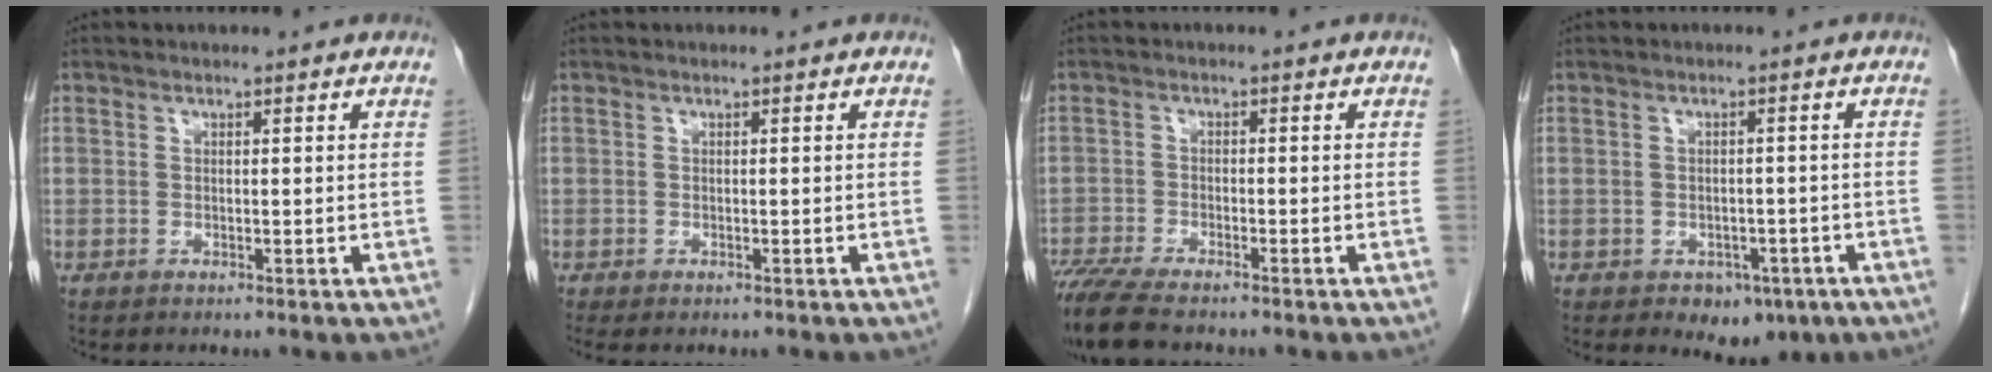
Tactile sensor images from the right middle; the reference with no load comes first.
{"total": 1.3, "force": [-1.0, 0.5, 0.5], "torque": [-0.002, -0.002, -0.012]}
{"total": 8.4, "force": [-7.0, 1.5, 4.4], "torque": [-0.076, -0.017, -0.122]}
{"total": 5.1, "force": [-2.9, 3.2, 2.6], "torque": [-0.026, 0.003, -0.030]}